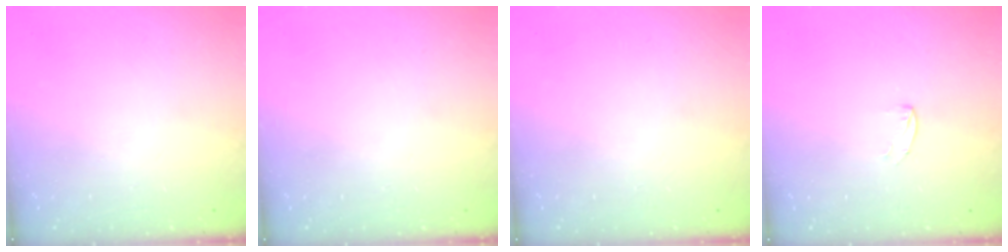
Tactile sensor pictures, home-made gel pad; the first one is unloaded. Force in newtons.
{"total": 0.0}
{"total": 0.0}
{"total": 3.8, "press": 3.8, "slide": 0.4}